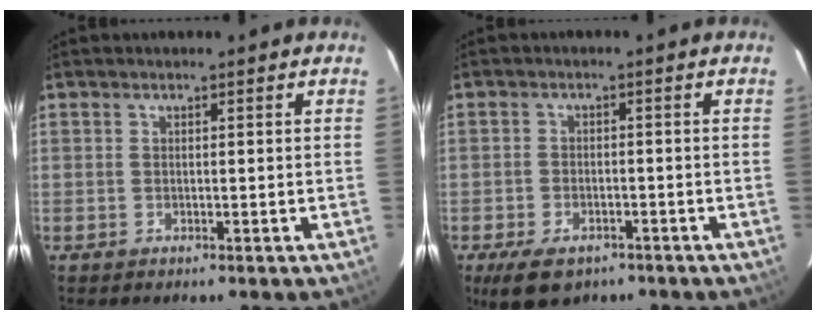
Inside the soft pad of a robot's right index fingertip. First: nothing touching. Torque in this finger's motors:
{"motor_torque": [0.68, -0.53, 0.34, 0.03]}